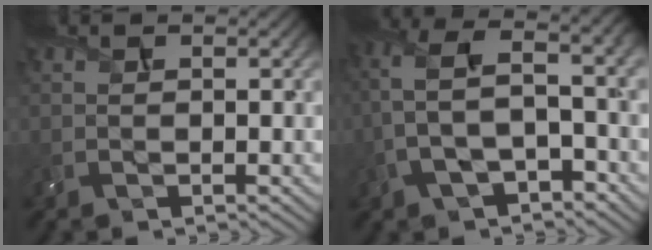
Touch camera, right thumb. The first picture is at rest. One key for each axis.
{"total": 9.5, "fx": -1.1, "fy": 4.7, "fz": 8.2, "tx": -0.203, "ty": 0.009, "tz": -0.027}